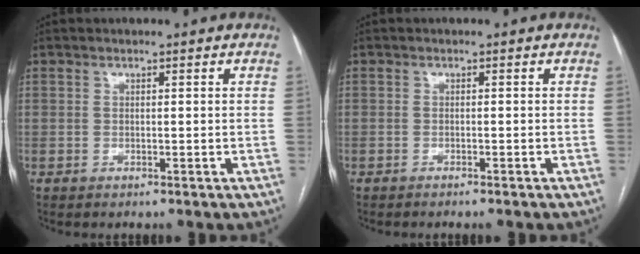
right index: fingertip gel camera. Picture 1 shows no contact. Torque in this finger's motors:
{"motor_torque": [-0.67, 0.64, -0.18, -0.05]}